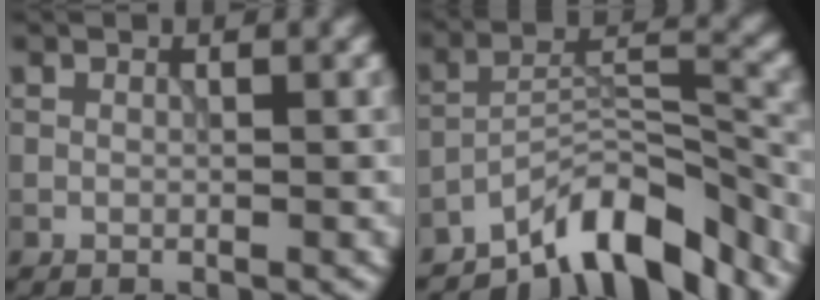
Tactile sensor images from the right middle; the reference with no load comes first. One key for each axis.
{"total": 8.7, "fx": -6.8, "fy": 2.6, "fz": 4.9, "tx": -0.060, "ty": 0.008, "tz": -0.127}